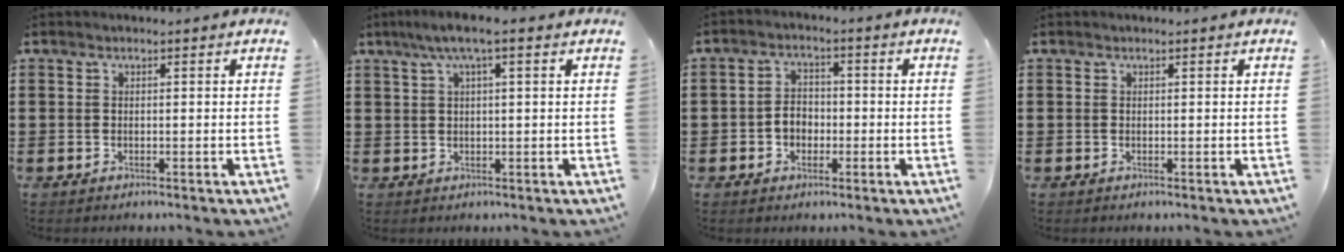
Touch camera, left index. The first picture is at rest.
{"total": 3.9, "force": [1.6, 0.3, 3.5], "torque": [-0.069, 0.004, 0.026]}
{"total": 3.3, "force": [-1.1, 2.6, 1.9], "torque": [-0.041, 0.006, -0.022]}
{"total": 0.0}